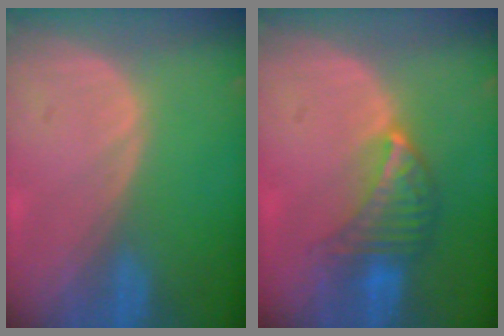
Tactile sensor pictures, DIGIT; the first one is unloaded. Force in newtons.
{"total": 6.7, "press": 6.1, "slide": 2.8}